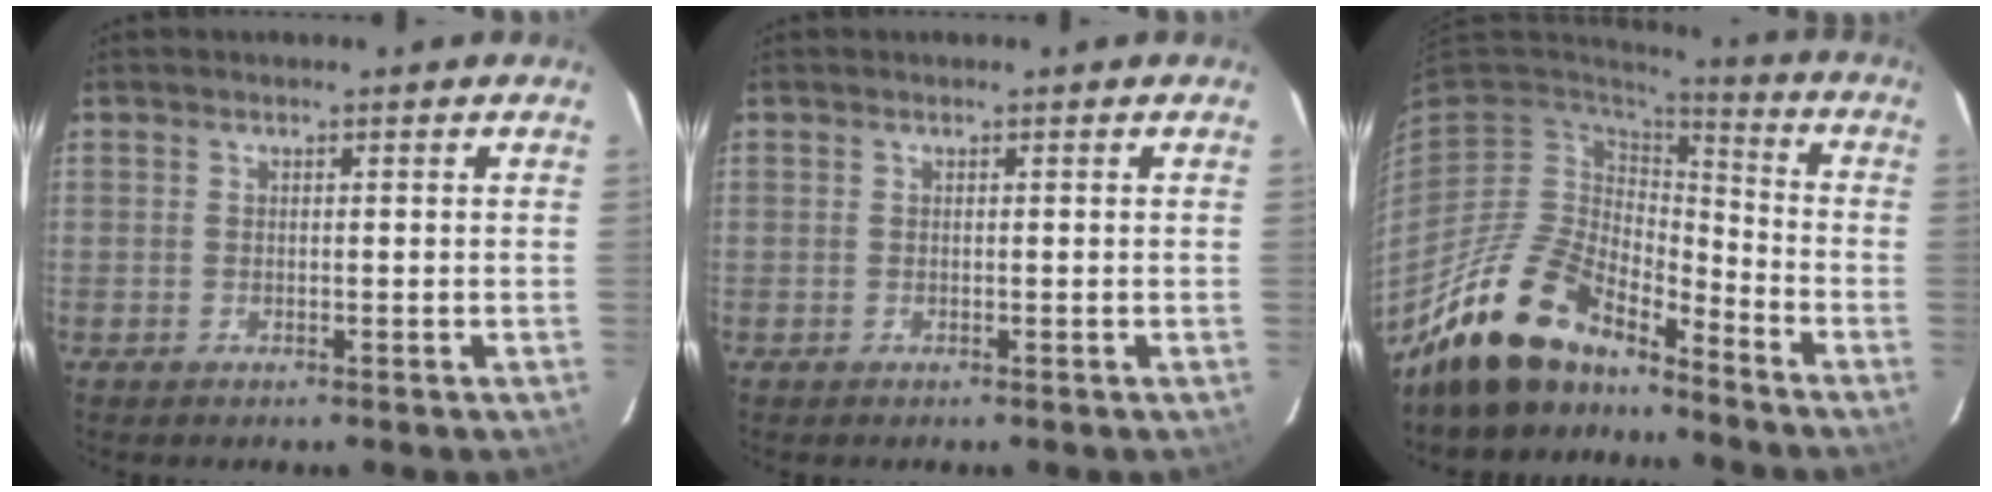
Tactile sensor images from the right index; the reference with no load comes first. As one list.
[{"total": 0.0}, {"total": 16.3, "force": [-13.6, 6.0, 6.7], "torque": [-0.148, -0.006, -0.246]}]